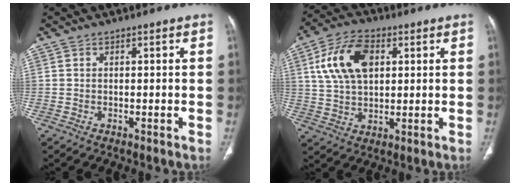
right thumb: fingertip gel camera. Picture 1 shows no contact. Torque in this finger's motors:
{"motor_torque": [-1.07, 1.17, 1.17, 0.25, 0.16]}